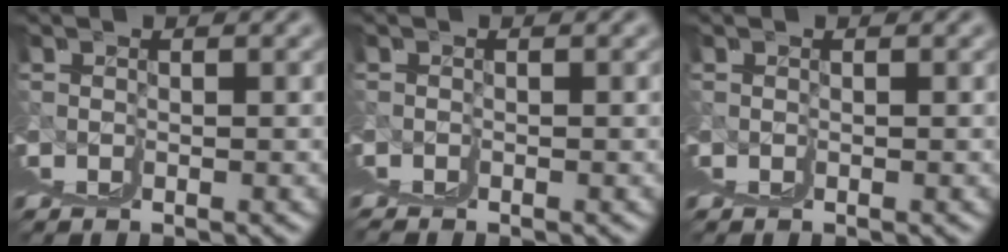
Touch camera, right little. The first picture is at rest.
{"total": 0.9, "force": [0.4, -0.1, 0.8], "torque": [-0.010, 0.004, 0.008]}
{"total": 0.0}